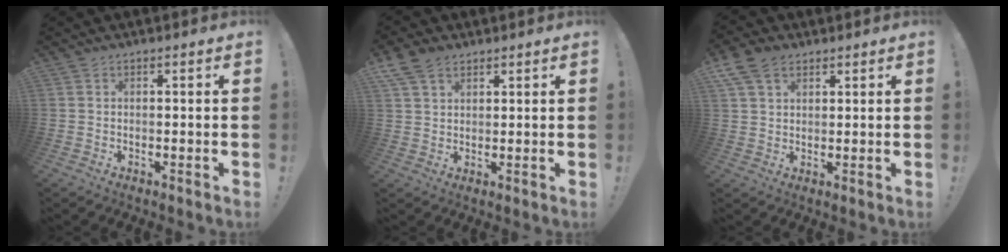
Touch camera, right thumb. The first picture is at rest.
{"total": 7.1, "force": [4.3, 4.5, 3.4], "torque": [-0.058, -0.010, 0.085]}
{"total": 8.0, "force": [4.4, 5.4, 4.1], "torque": [-0.071, -0.006, 0.089]}